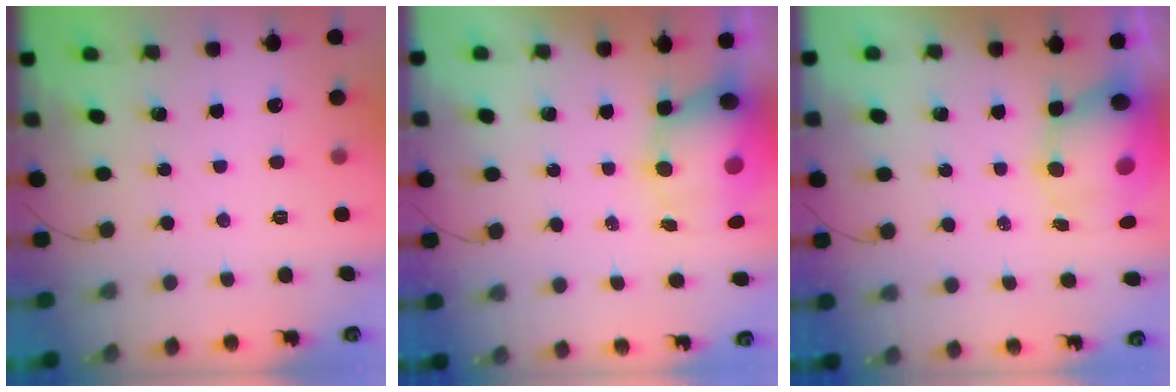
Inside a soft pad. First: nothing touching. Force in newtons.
{"total": 9.8, "press": 9.5, "slide": 2.6}
{"total": 9.4, "press": 9.1, "slide": 2.3}